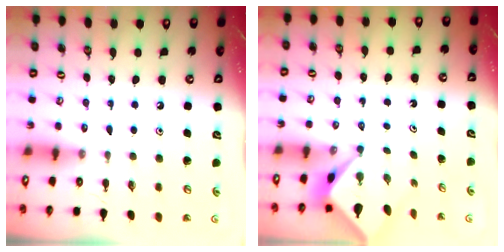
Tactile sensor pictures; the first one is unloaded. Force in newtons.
{"total": 2.3, "press": 2.3, "slide": 0.3}